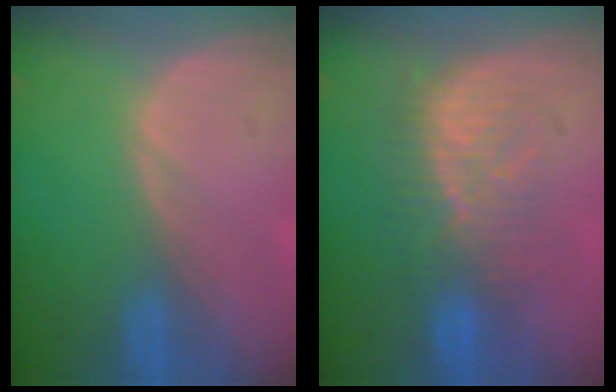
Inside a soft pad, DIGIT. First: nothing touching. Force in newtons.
{"total": 8.0, "press": 7.8, "slide": 1.6}